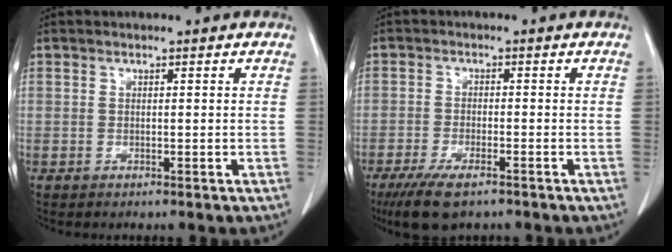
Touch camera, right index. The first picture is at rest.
{"total": 7.0, "force": [-4.9, 1.9, 4.6], "torque": [-0.082, -0.015, -0.080]}